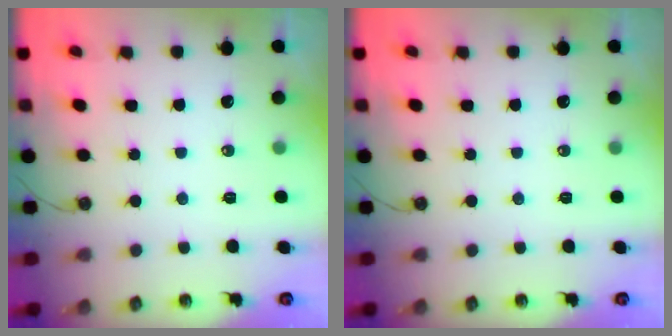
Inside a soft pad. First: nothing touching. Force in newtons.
{"total": 0.0}